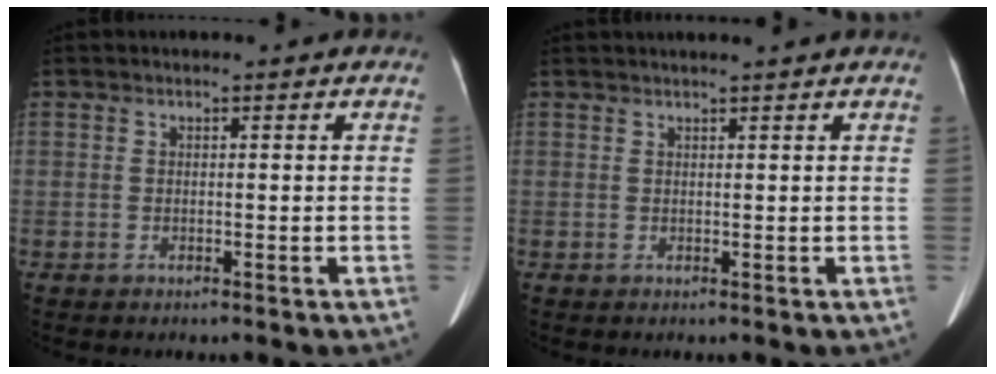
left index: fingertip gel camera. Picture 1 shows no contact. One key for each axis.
{"total": 4.0, "fx": 3.6, "fy": -0.7, "fz": 1.6, "tx": -0.015, "ty": 0.027, "tz": 0.045}